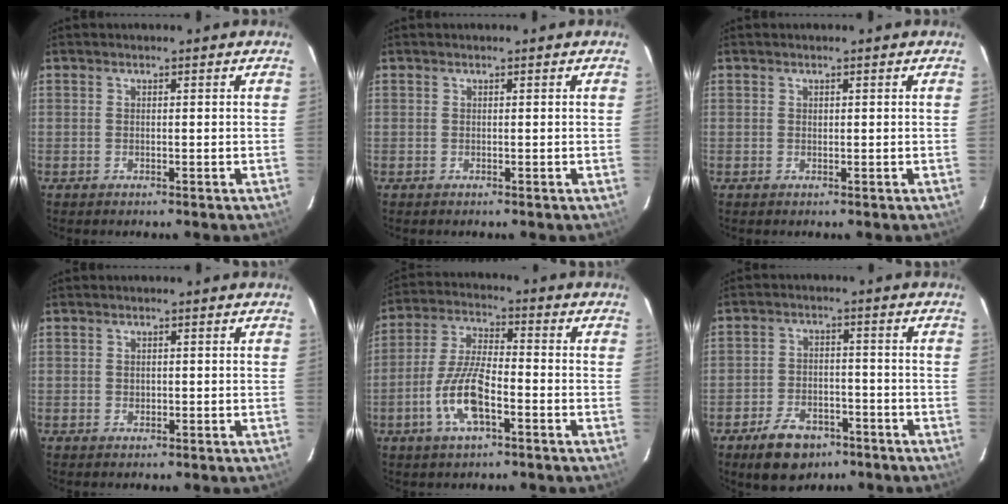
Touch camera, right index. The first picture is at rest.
{"total": 0.0}
{"total": 0.0}
{"total": 0.9, "force": [0.0, 0.8, 0.2], "torque": [0.000, 0.001, 0.001]}
{"total": 10.7, "force": [-4.4, 3.3, 9.1], "torque": [-0.193, -0.001, -0.085]}
{"total": 9.9, "force": [-6.5, 5.7, 4.8], "torque": [-0.112, 0.010, -0.094]}